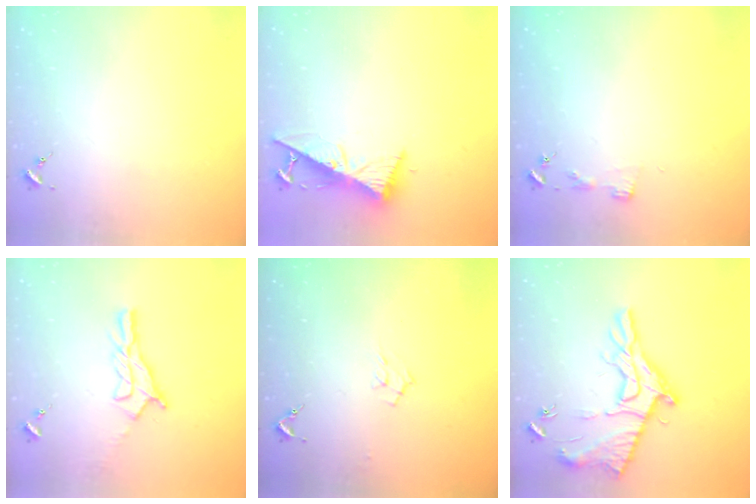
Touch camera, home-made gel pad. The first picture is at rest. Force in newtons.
{"total": 10.6, "press": 10.5, "slide": 1.2}
{"total": 2.9, "press": 2.9, "slide": 0.3}
{"total": 11.2, "press": 11.1, "slide": 0.7}
{"total": 6.2, "press": 6.1, "slide": 0.9}
{"total": 17.4, "press": 17.3, "slide": 0.9}